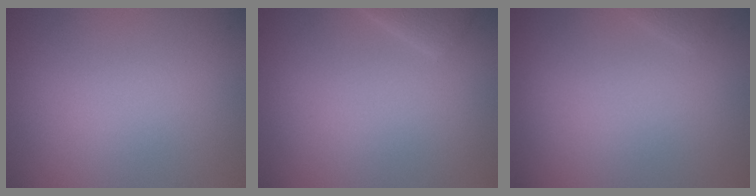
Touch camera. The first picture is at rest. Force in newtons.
{"total": 1.5, "press": 1.5, "slide": 0.2}
{"total": 0.7, "press": 0.7, "slide": 0.1}